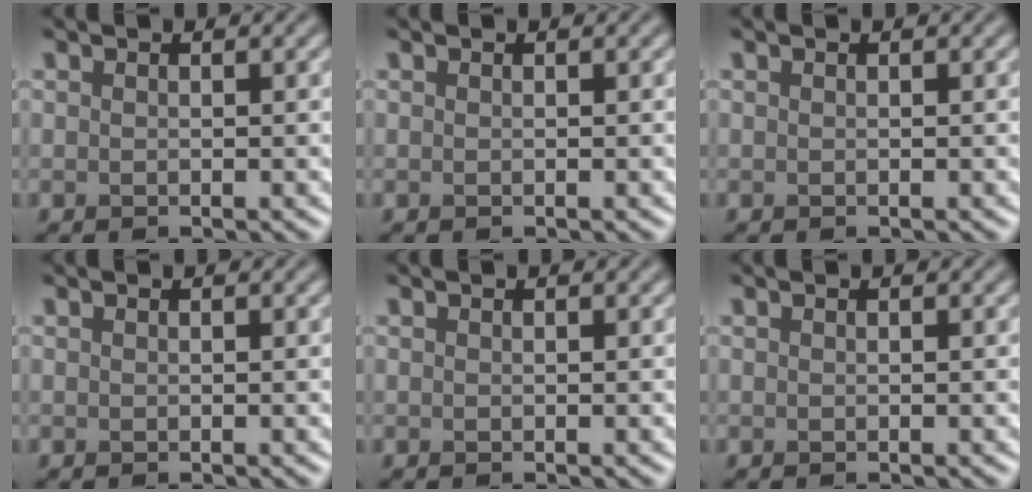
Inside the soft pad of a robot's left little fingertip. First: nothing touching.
{"total": 0.0}
{"total": 0.0}
{"total": 0.0}
{"total": 0.0}
{"total": 0.0}